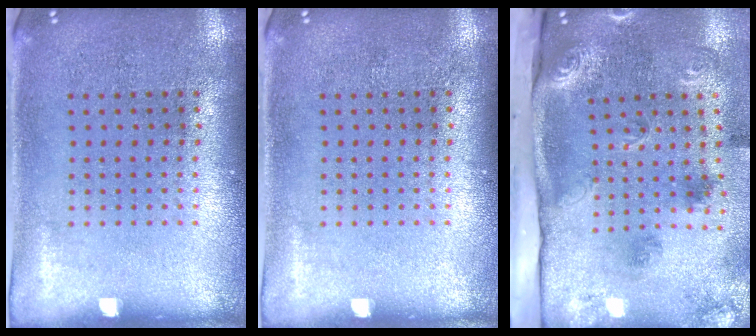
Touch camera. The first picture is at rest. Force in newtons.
{"total": 0.0}
{"total": 3.2, "press": 2.1, "slide": 2.4}